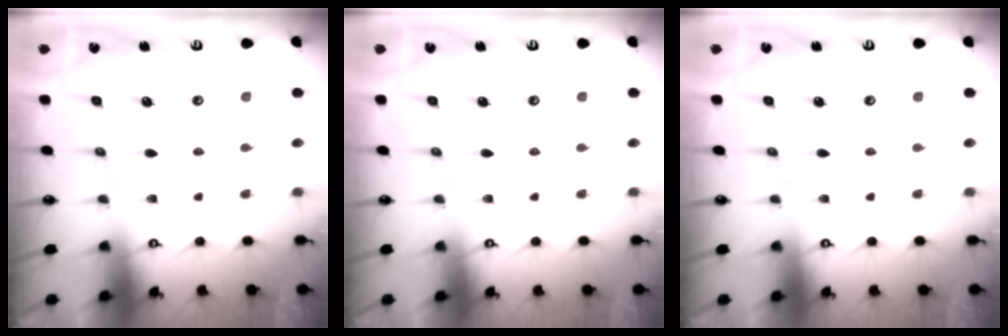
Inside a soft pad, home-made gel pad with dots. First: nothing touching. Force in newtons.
{"total": 0.0}
{"total": 0.0}